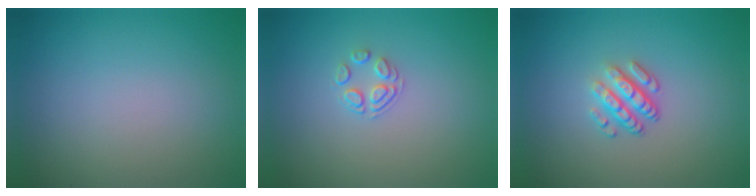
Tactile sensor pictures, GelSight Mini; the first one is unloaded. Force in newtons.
{"total": 1.7, "press": 1.0, "slide": 1.4}
{"total": 3.4, "press": 2.4, "slide": 2.4}